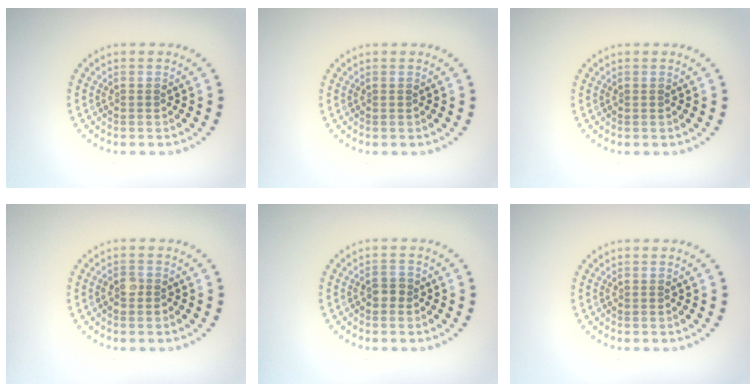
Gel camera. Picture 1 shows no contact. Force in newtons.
{"total": 0.0}
{"total": 0.0}
{"total": 1.1, "press": 1.0, "slide": 0.5}
{"total": 1.4, "press": 1.3, "slide": 0.4}
{"total": 0.0}